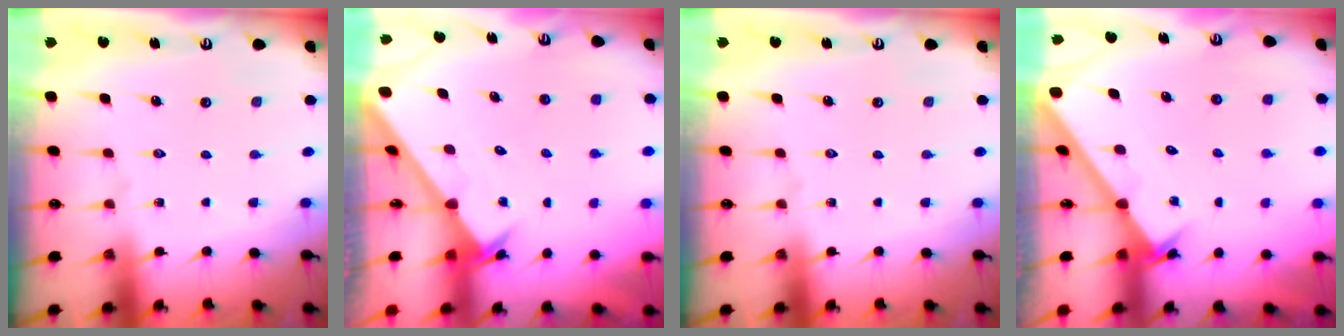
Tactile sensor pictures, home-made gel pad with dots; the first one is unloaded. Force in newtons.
{"total": 2.5, "press": 2.5, "slide": 0.2}
{"total": 0.0}
{"total": 1.9, "press": 1.9, "slide": 0.2}